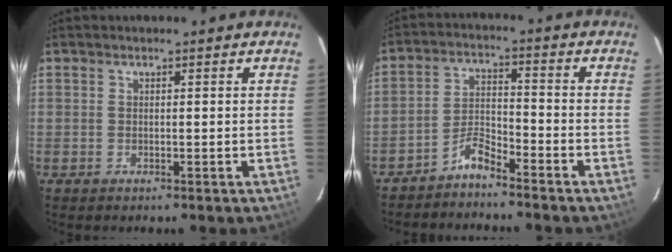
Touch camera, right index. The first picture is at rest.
{"total": 4.6, "force": [-4.1, 0.8, 1.8], "torque": [-0.045, 0.019, -0.080]}